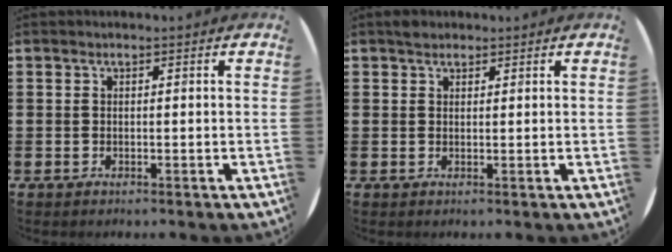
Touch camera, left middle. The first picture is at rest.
{"total": 1.2, "force": [1.1, 0.5, 0.1], "torque": [-0.002, 0.004, 0.021]}